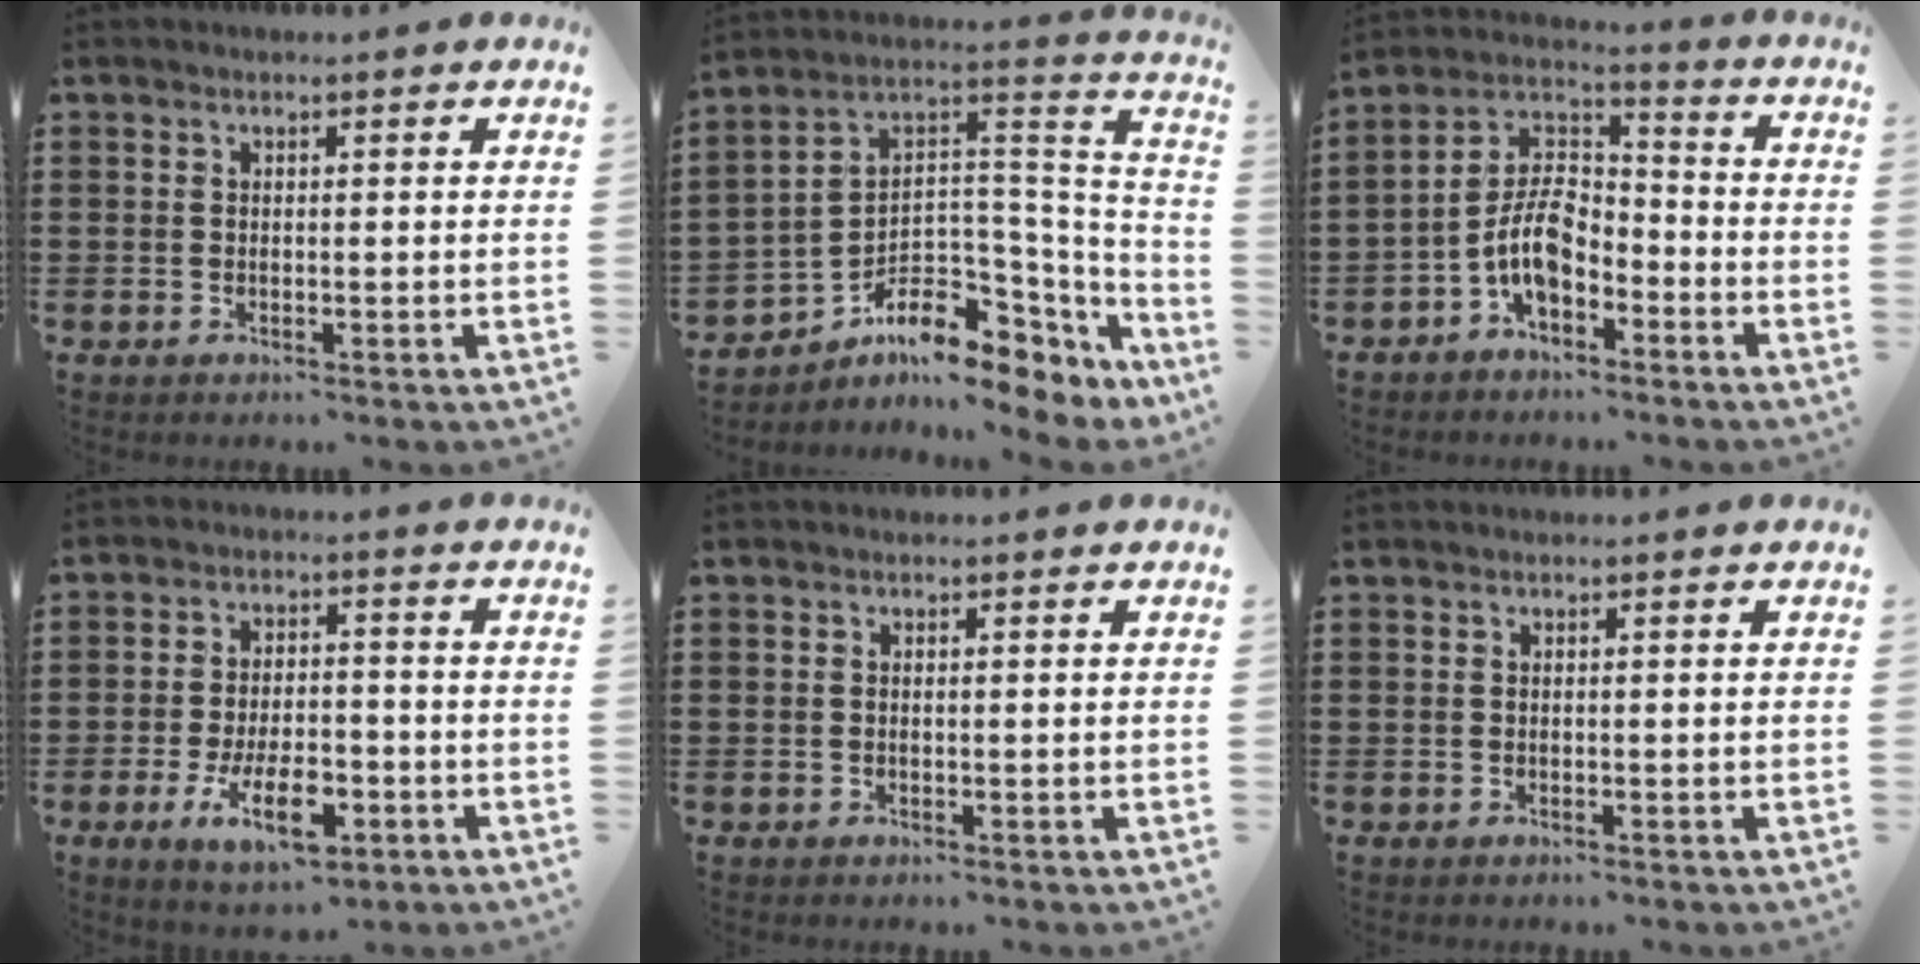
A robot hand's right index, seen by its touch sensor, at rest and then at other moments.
{"total": 9.1, "force": [-5.0, 5.4, 5.4], "torque": [-0.105, -0.014, -0.092]}
{"total": 8.4, "force": [-4.0, 4.3, 6.1], "torque": [-0.147, -0.001, -0.083]}
{"total": 9.4, "force": [-4.1, 3.9, 7.4], "torque": [-0.126, -0.006, -0.073]}
{"total": 0.0}
{"total": 0.0}